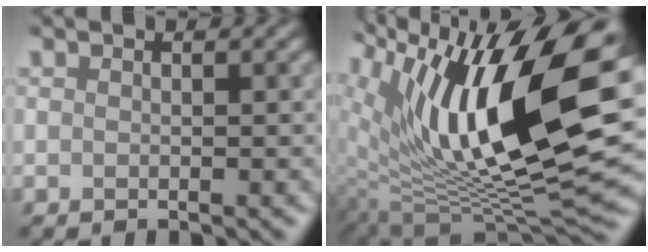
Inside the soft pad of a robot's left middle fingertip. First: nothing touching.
{"total": 14.6, "force": [4.4, 5.1, 12.9], "torque": [-0.264, -0.004, 0.101]}